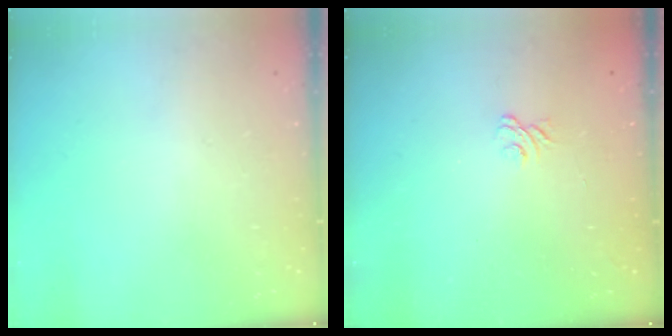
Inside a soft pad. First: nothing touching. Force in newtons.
{"total": 1.9, "press": 1.5, "slide": 1.1}